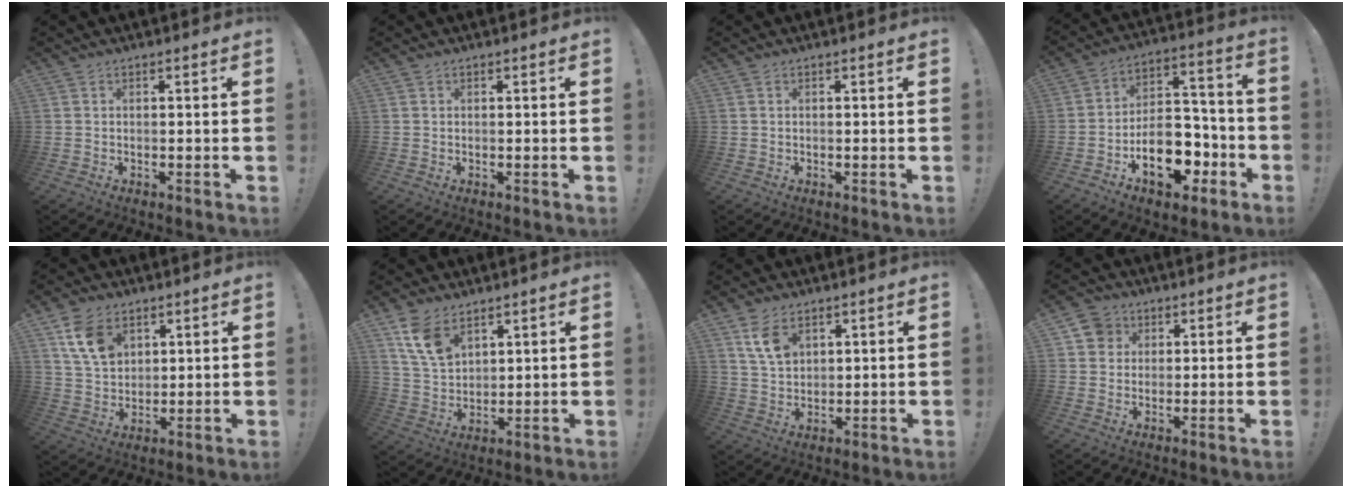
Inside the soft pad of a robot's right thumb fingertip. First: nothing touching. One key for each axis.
{"total": 0.0}
{"total": 0.0}
{"total": 17.2, "fx": -8.2, "fy": 10.8, "fz": 10.6, "tx": -0.147, "ty": 0.065, "tz": -0.122}
{"total": 11.0, "fx": 5.4, "fy": 7.7, "fz": 5.7, "tx": -0.093, "ty": -0.015, "tz": 0.108}
{"total": 10.0, "fx": 6.3, "fy": 5.9, "fz": 5.1, "tx": -0.099, "ty": -0.025, "tz": 0.127}
{"total": 8.0, "fx": 4.2, "fy": 5.2, "fz": 4.4, "tx": -0.070, "ty": -0.015, "tz": 0.082}
{"total": 6.2, "fx": 2.5, "fy": 5.5, "fz": 1.5, "tx": -0.015, "ty": -0.011, "tz": 0.048}